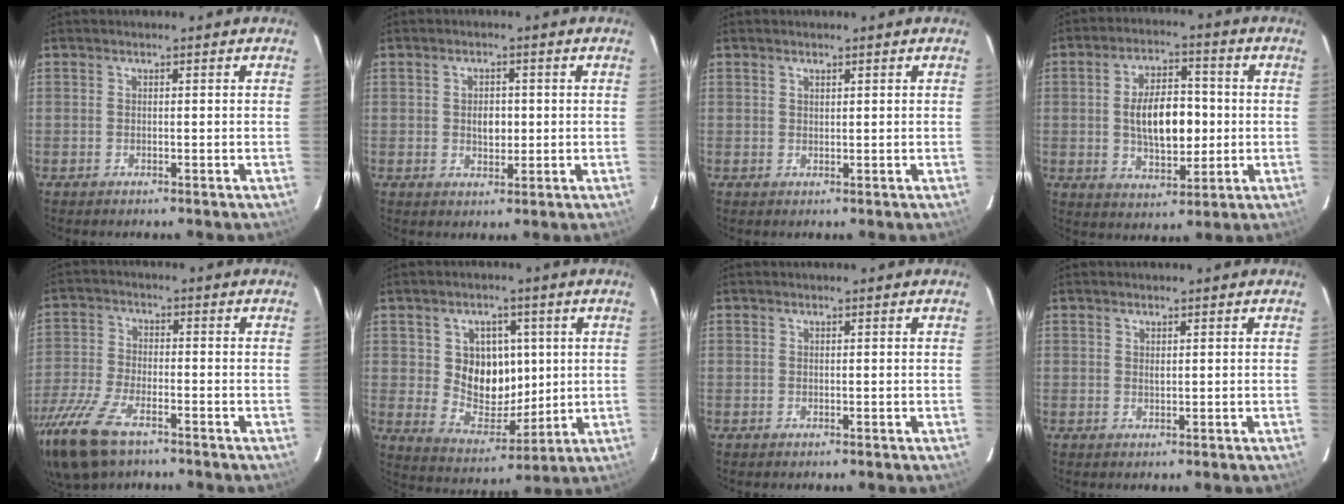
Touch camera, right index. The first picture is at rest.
{"total": 3.5, "force": [0.0, 2.4, 2.6], "torque": [-0.042, 0.003, 0.002]}
{"total": 0.9, "force": [0.7, 0.4, 0.4], "torque": [-0.004, 0.002, 0.012]}
{"total": 11.9, "force": [-0.3, 6.1, 10.3], "torque": [-0.182, 0.011, 0.004]}
{"total": 16.3, "force": [-11.0, 6.7, 9.9], "torque": [-0.239, -0.043, -0.216]}
{"total": 11.0, "force": [1.9, 9.1, 6.0], "torque": [-0.113, 0.003, 0.052]}
{"total": 0.0}
{"total": 0.7, "force": [0.4, 0.3, 0.5], "torque": [-0.011, 0.002, 0.007]}